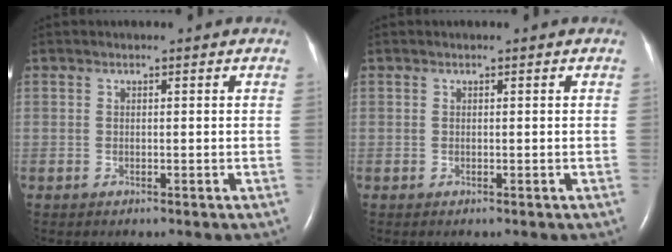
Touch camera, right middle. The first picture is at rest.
{"total": 0.0}